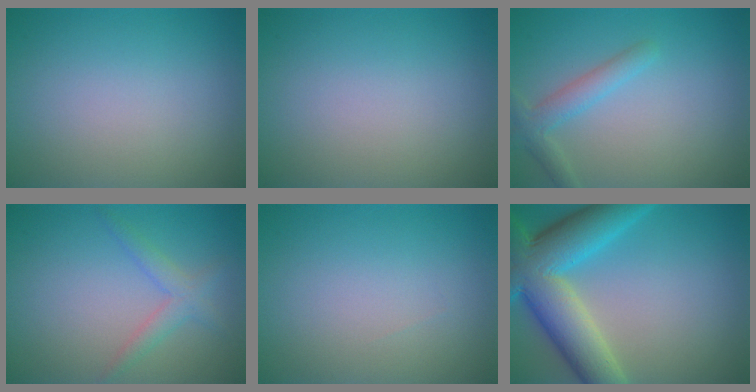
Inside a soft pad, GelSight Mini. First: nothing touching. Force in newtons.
{"total": 0.0}
{"total": 2.5, "press": 2.5, "slide": 0.2}
{"total": 2.1, "press": 2.1, "slide": 0.1}
{"total": 0.0}
{"total": 10.4, "press": 10.4, "slide": 0.5}